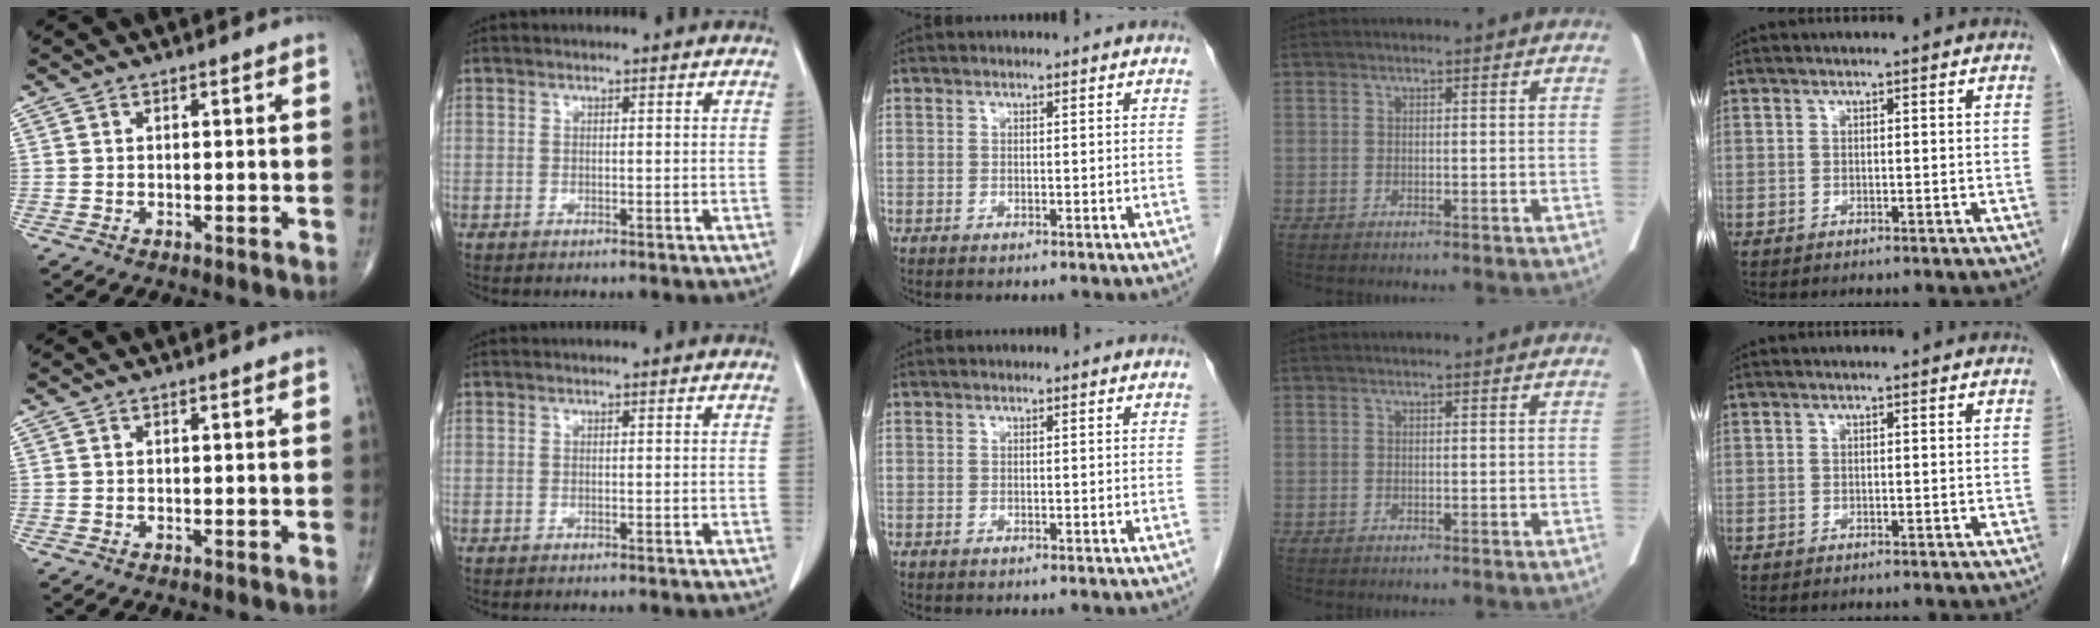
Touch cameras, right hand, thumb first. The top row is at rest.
{}